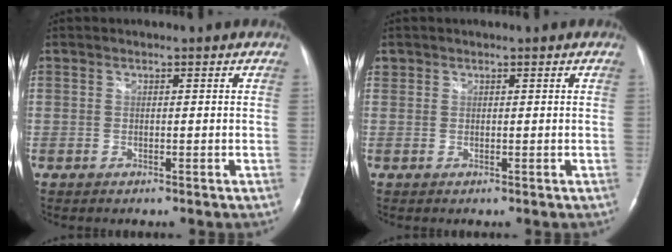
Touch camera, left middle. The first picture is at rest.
{"total": 0.7, "force": [0.5, 0.5, 0.0], "torque": [0.003, 0.008, 0.009]}